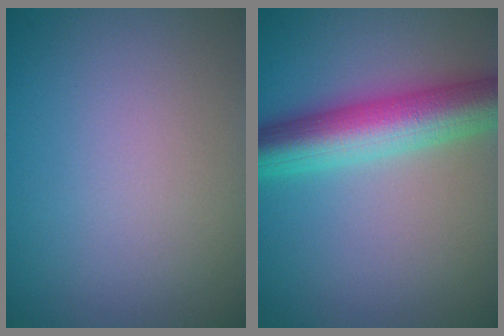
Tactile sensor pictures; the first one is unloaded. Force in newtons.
{"total": 7.6, "press": 7.6, "slide": 0.2}